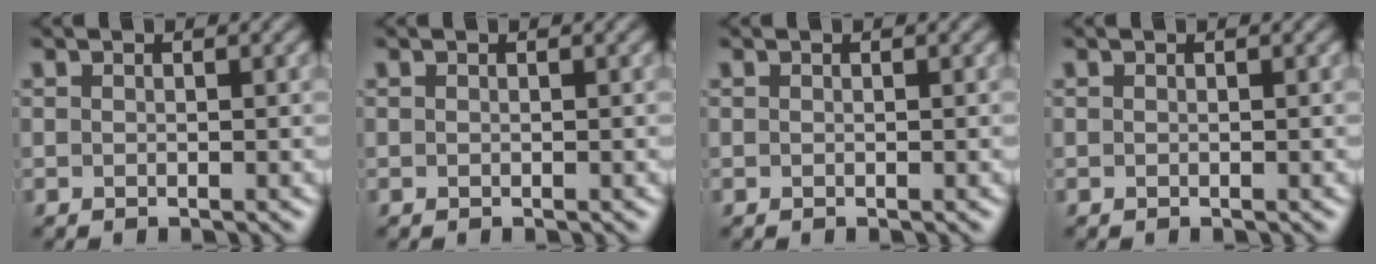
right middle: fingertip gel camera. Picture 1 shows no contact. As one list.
[{"total": 0.0}, {"total": 0.0}, {"total": 0.0}]